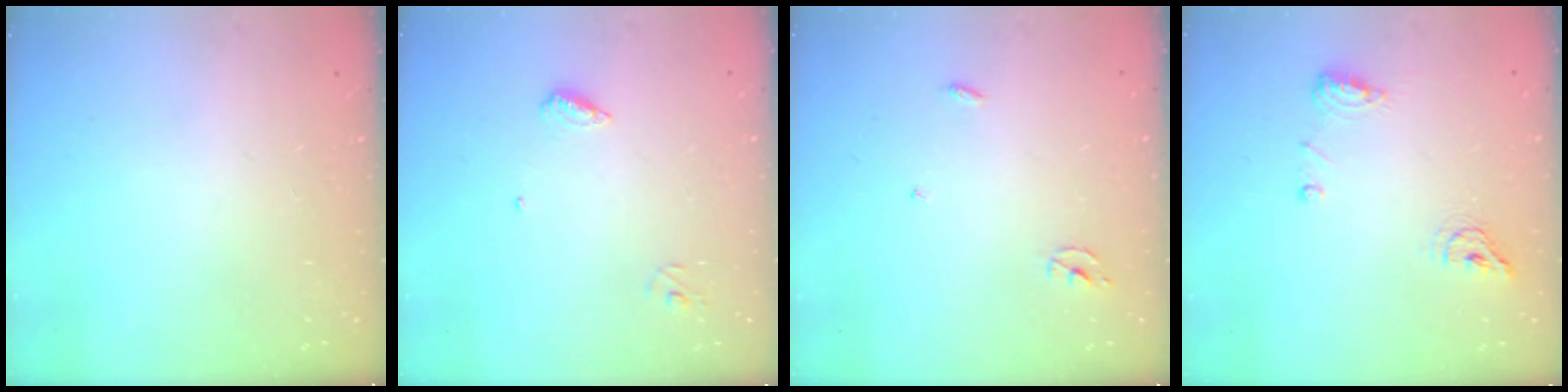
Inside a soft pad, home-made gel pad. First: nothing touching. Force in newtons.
{"total": 5.3, "press": 5.3, "slide": 0.6}
{"total": 2.3, "press": 2.3, "slide": 0.2}
{"total": 8.2, "press": 8.1, "slide": 1.5}